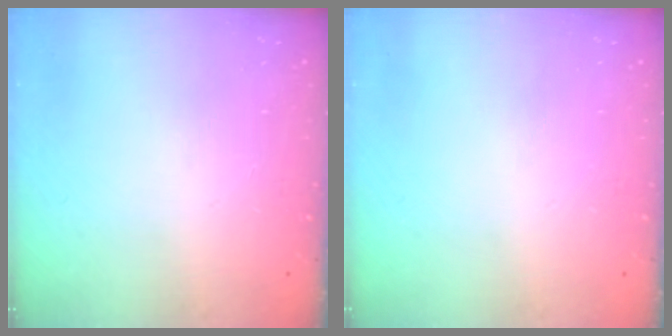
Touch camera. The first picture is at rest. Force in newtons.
{"total": 0.0}